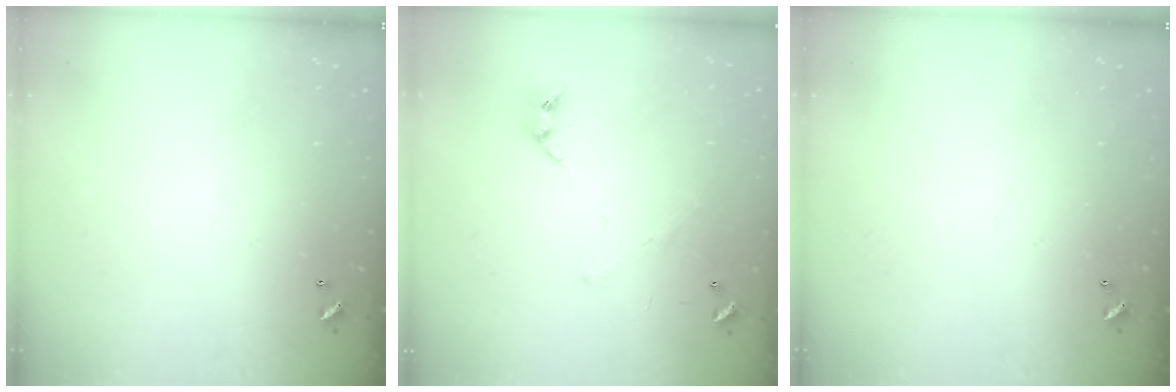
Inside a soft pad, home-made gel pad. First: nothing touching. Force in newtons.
{"total": 3.7, "press": 3.6, "slide": 0.9}
{"total": 0.0}